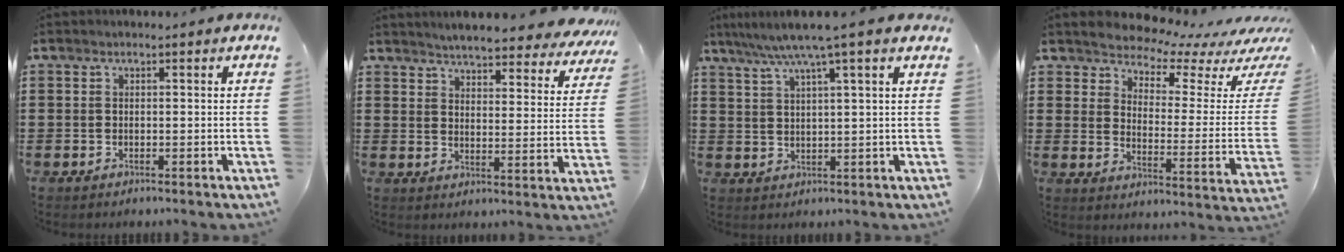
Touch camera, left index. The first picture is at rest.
{"total": 5.4, "force": [5.1, -0.2, 1.6], "torque": [-0.053, -0.031, 0.089]}
{"total": 6.0, "force": [4.2, -0.4, 4.2], "torque": [-0.093, -0.013, 0.069]}
{"total": 4.8, "force": [4.8, 0.5, 0.6], "torque": [-0.034, -0.046, 0.076]}